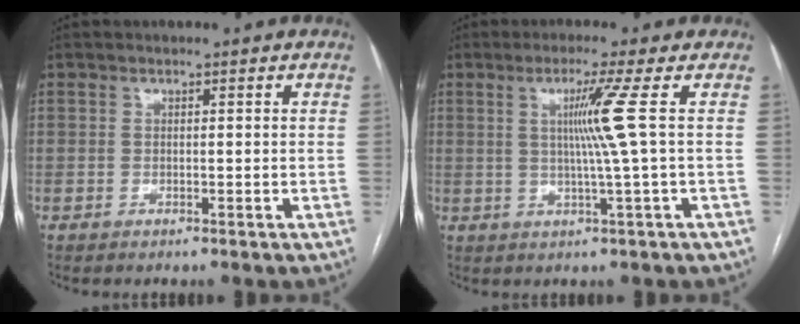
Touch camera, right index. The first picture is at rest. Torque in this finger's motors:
{"motor_torque": [0.30, -0.07, 0.32, 0.09]}